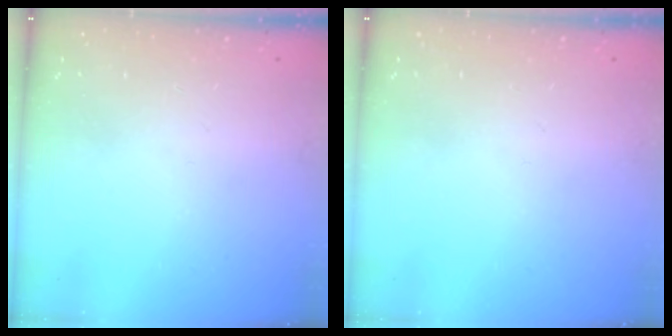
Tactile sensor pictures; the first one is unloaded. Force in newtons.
{"total": 0.0}